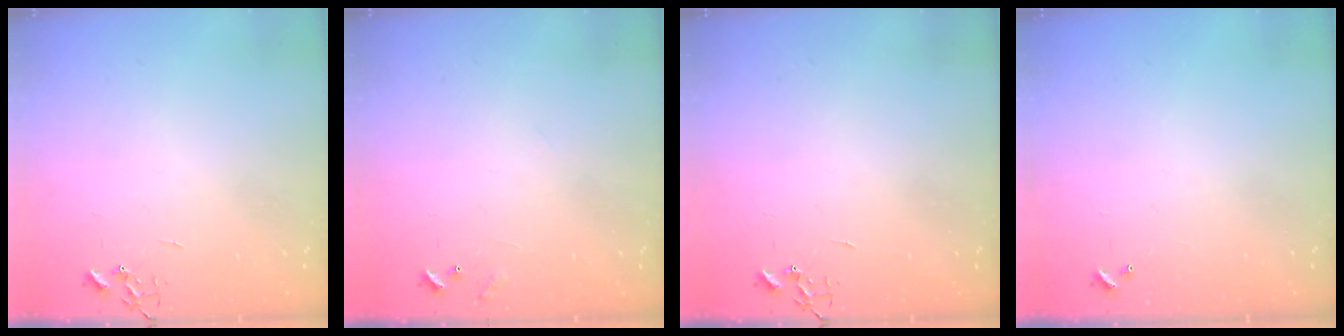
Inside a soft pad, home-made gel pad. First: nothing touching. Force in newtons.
{"total": 6.9, "press": 6.9, "slide": 0.4}
{"total": 0.0}
{"total": 0.0}